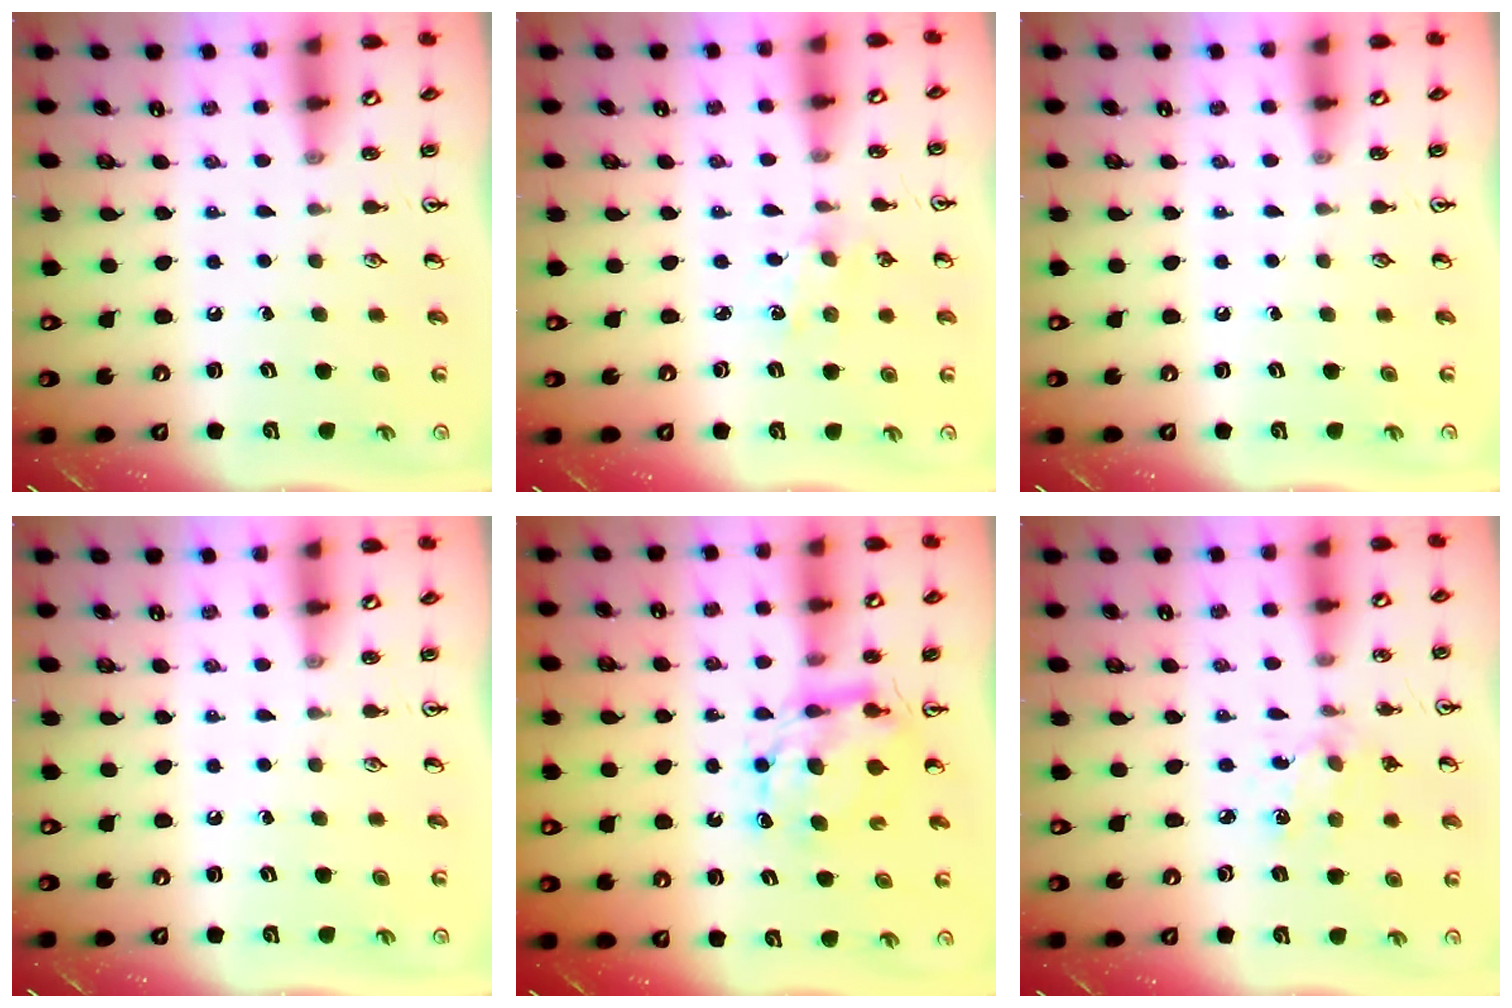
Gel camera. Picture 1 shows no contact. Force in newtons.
{"total": 2.5, "press": 2.5, "slide": 0.4}
{"total": 0.0}
{"total": 0.0}
{"total": 7.6, "press": 7.6, "slide": 0.5}
{"total": 2.8, "press": 2.7, "slide": 0.7}